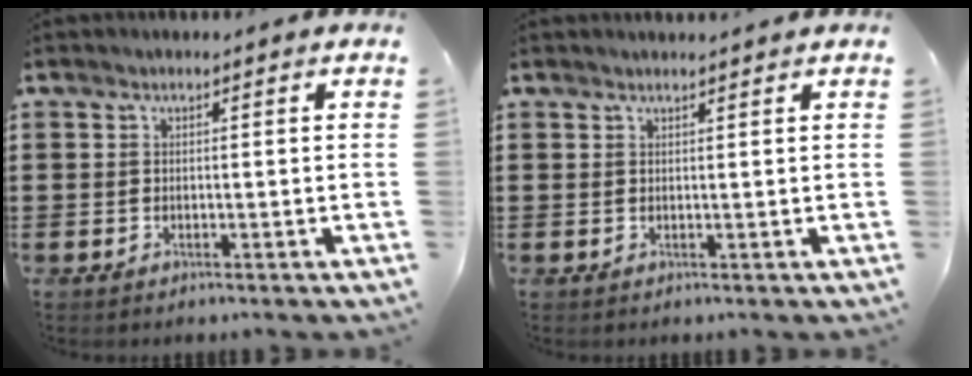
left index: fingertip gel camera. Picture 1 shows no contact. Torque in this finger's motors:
{"motor_torque": [-0.03, 0.10, -0.43, 0.00]}